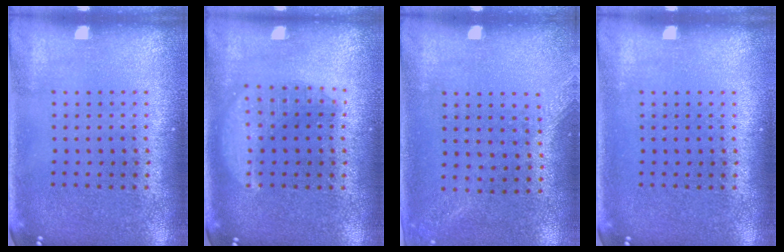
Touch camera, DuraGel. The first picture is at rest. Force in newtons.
{"total": 2.9, "press": 2.9, "slide": 0.3}
{"total": 1.3, "press": 1.2, "slide": 0.5}
{"total": 0.0}